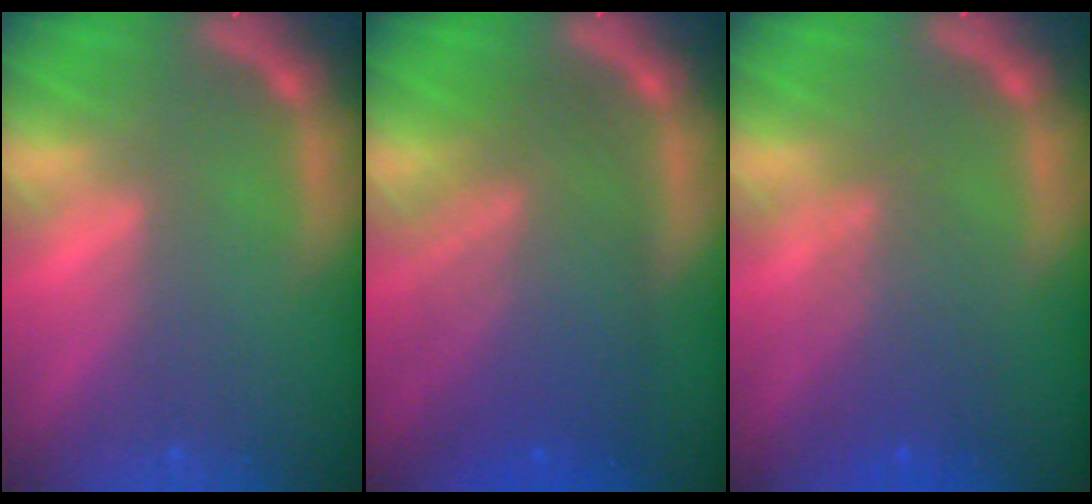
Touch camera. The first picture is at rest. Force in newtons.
{"total": 9.0}
{"total": 4.1}